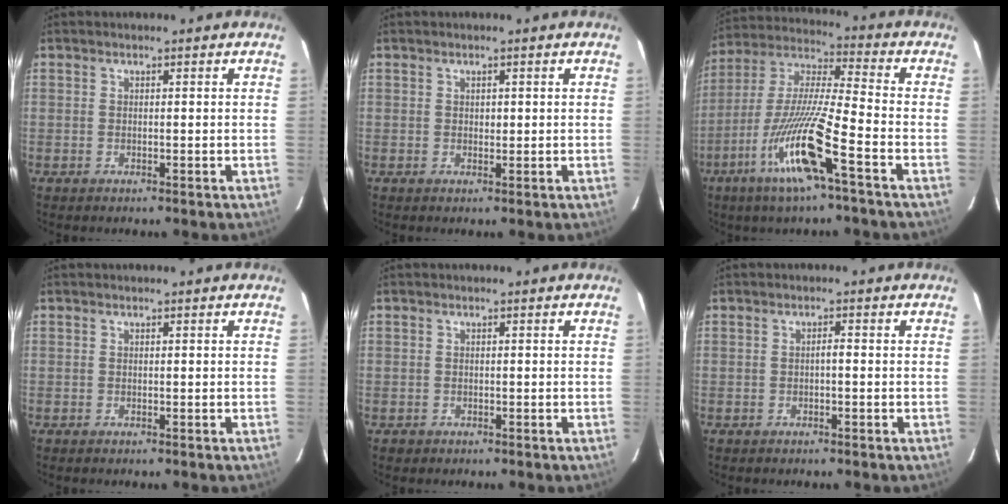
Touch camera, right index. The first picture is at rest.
{"total": 0.8, "force": [0.2, 0.6, 0.5], "torque": [-0.006, 0.000, 0.003]}
{"total": 15.7, "force": [-7.3, 0.1, 13.9], "torque": [-0.284, -0.018, -0.141]}
{"total": 0.0}
{"total": 0.8, "force": [-0.3, 0.7, -0.1], "torque": [-0.003, 0.004, -0.003]}
{"total": 0.9, "force": [-0.3, 0.2, 0.9], "torque": [-0.013, 0.003, -0.006]}